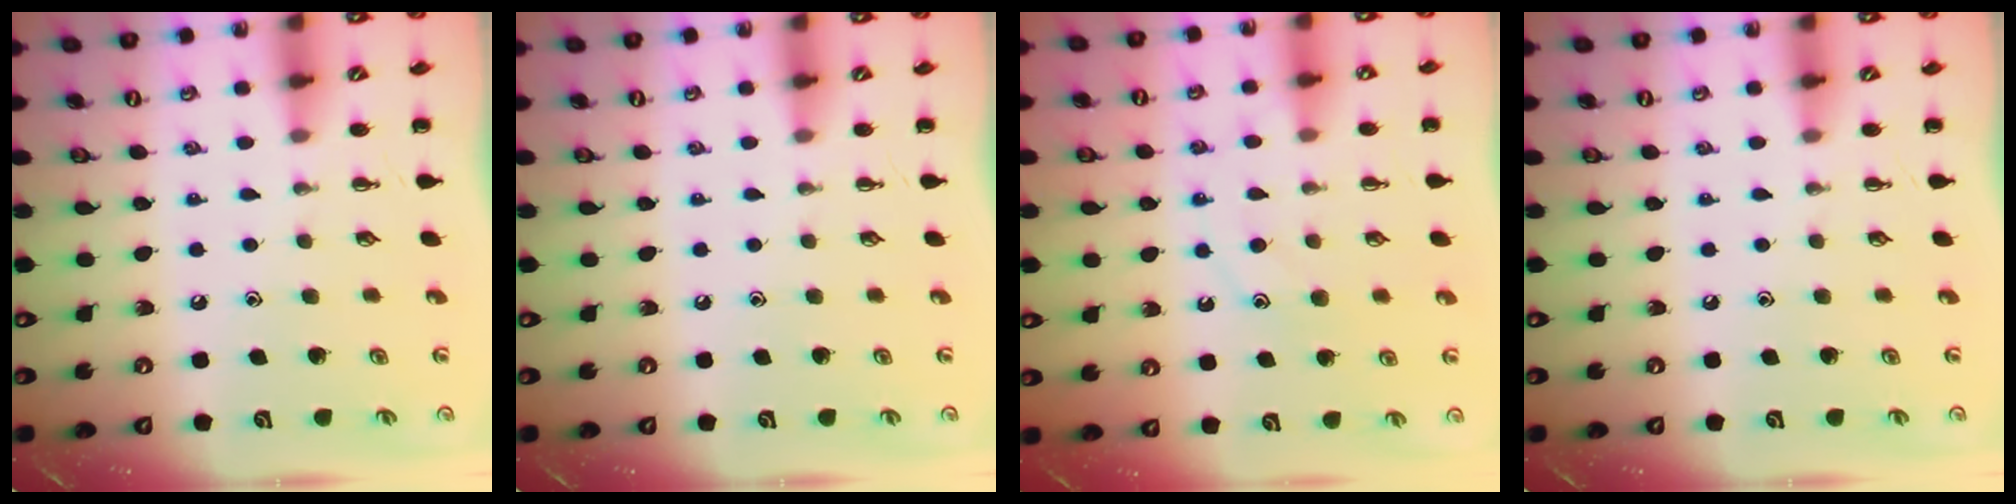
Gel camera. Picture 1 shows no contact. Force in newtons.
{"total": 0.0}
{"total": 10.6, "press": 10.5, "slide": 0.9}
{"total": 0.0}